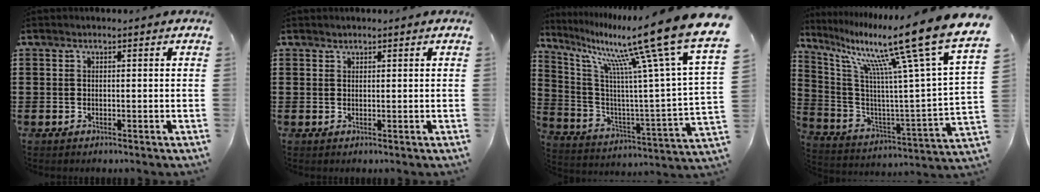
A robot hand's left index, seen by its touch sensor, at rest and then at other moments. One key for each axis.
{"total": 0.7, "fx": 0.7, "fy": 0.3, "fz": 0.0, "tx": -0.002, "ty": 0.000, "tz": 0.014}
{"total": 16.5, "fx": 12.2, "fy": 1.6, "fz": 11.0, "tx": -0.216, "ty": -0.092, "tz": 0.190}
{"total": 16.7, "fx": 11.5, "fy": 1.3, "fz": 12.1, "tx": -0.232, "ty": -0.085, "tz": 0.174}